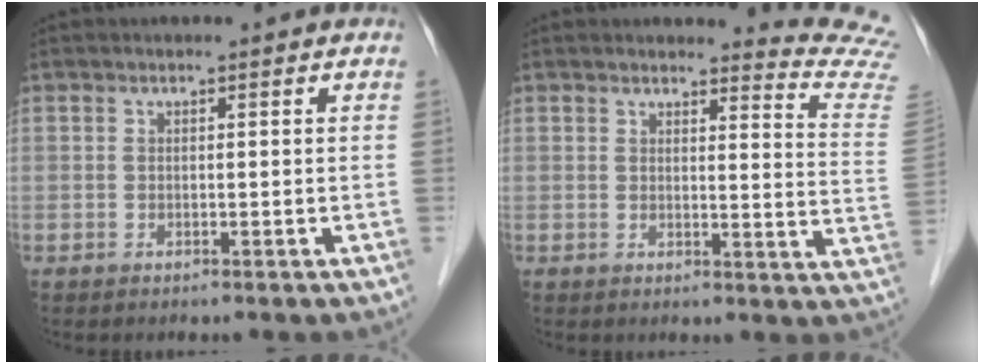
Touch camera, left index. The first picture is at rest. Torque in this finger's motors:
{"motor_torque": [0.66, -0.94, 0.03, 0.01]}